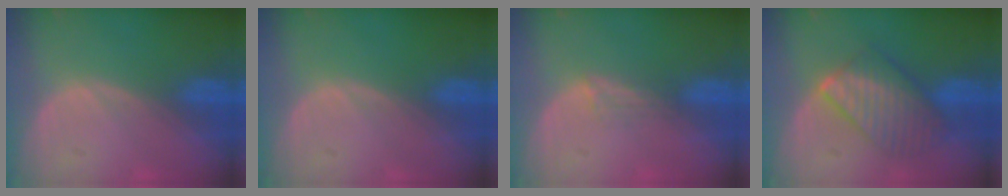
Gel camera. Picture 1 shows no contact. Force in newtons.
{"total": 0.0}
{"total": 1.8, "press": 1.3, "slide": 1.2}
{"total": 7.7, "press": 7.7, "slide": 0.3}